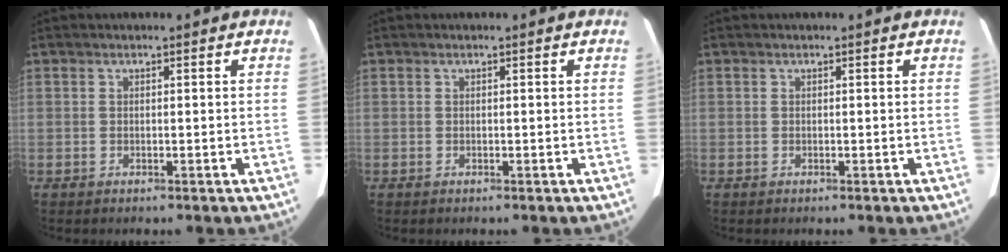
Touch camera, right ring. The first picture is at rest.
{"total": 0.0}
{"total": 0.0}